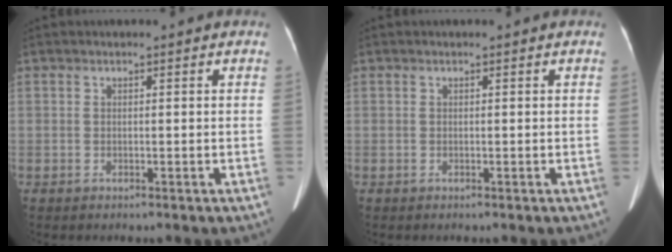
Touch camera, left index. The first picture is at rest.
{"total": 0.0}